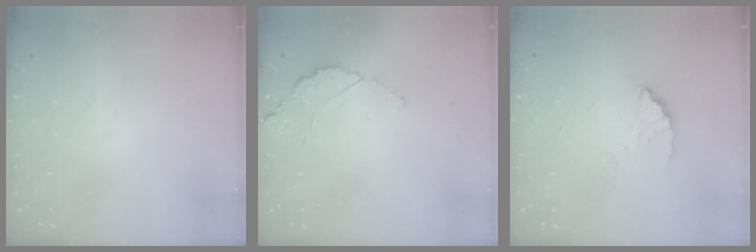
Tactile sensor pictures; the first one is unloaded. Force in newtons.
{"total": 2.9, "press": 2.9, "slide": 0.3}
{"total": 2.4, "press": 2.4, "slide": 0.0}